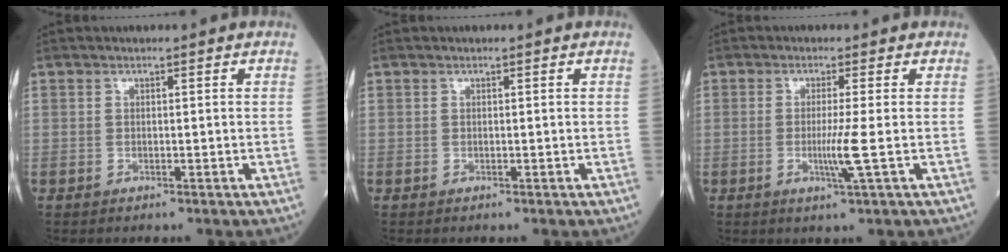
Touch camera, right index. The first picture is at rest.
{"total": 0.0}
{"total": 4.3, "force": [-0.7, -1.6, 4.0], "torque": [-0.082, -0.013, -0.014]}